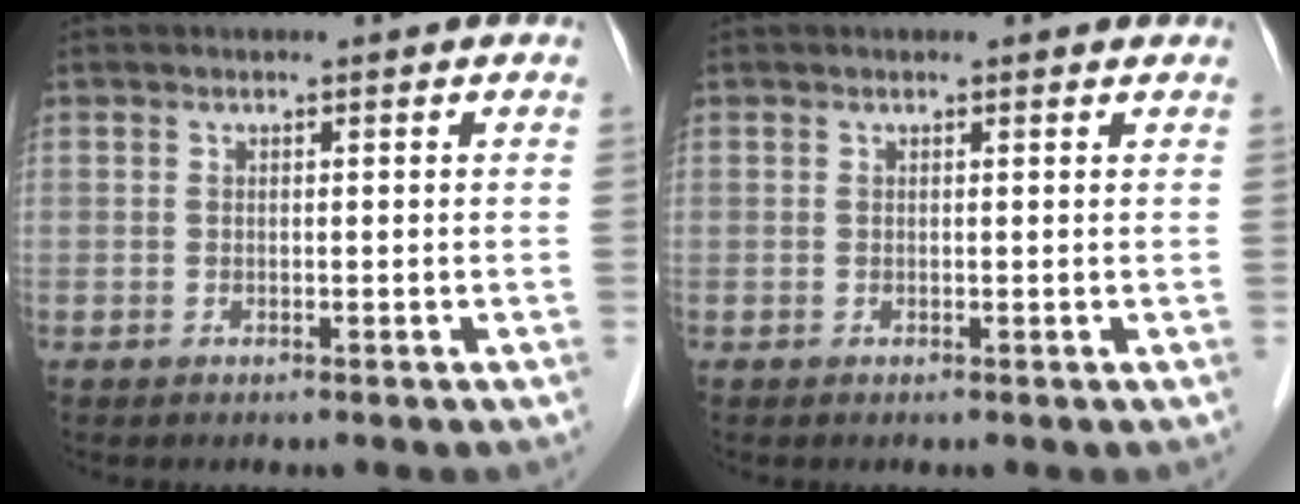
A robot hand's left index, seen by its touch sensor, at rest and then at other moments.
{"total": 0.8, "force": [0.8, 0.1, 0.1], "torque": [-0.011, -0.003, 0.006]}